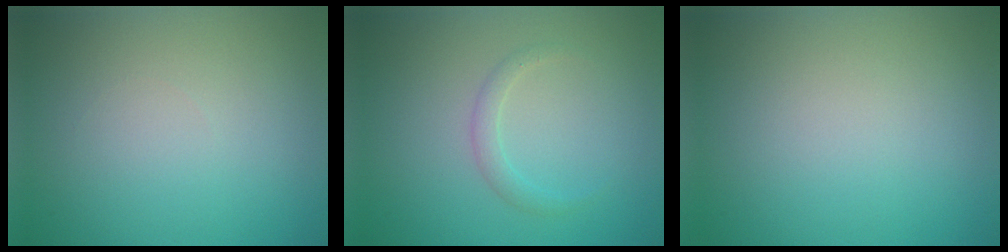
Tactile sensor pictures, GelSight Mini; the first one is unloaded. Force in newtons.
{"total": 1.2, "press": 1.2, "slide": 0.0}
{"total": 0.0}